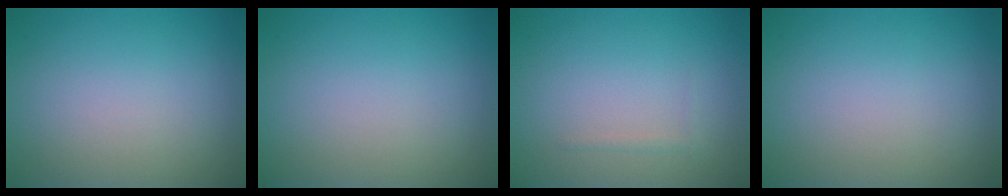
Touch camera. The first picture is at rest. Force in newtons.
{"total": 0.0}
{"total": 0.5, "press": 0.5, "slide": 0.0}
{"total": 0.0}